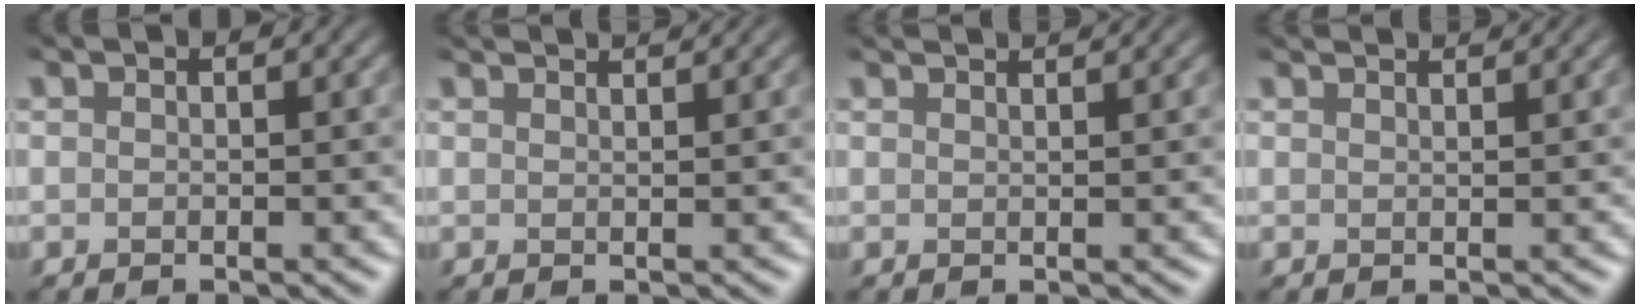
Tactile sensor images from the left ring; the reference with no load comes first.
{"total": 3.5, "force": [2.8, 1.1, 1.7], "torque": [0.000, 0.018, 0.005]}
{"total": 3.0, "force": [2.5, 1.0, 1.4], "torque": [0.000, 0.013, 0.002]}
{"total": 3.2, "force": [2.7, 0.9, 1.4], "torque": [0.000, 0.013, 0.006]}